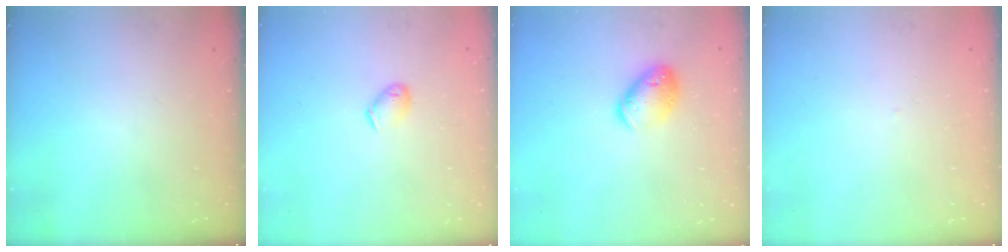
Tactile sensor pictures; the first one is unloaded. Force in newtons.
{"total": 5.6, "press": 5.5, "slide": 1.1}
{"total": 10.7, "press": 10.6, "slide": 1.5}
{"total": 1.6, "press": 1.6, "slide": 0.3}